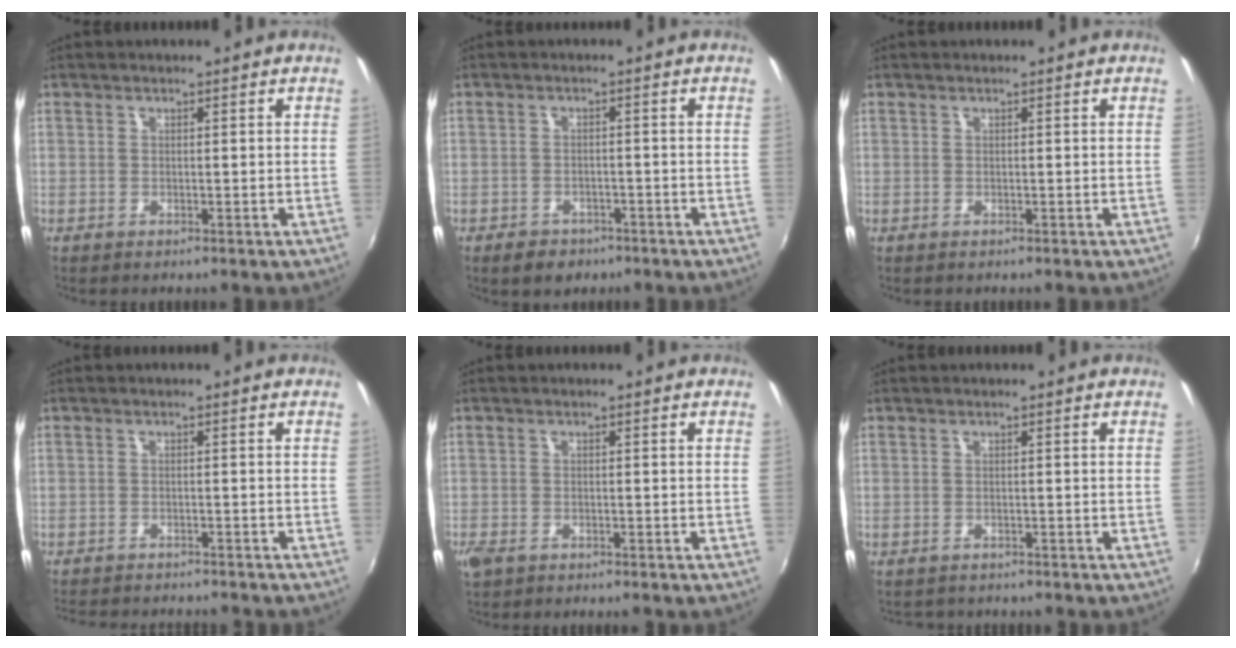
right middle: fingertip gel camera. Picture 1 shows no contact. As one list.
[{"total": 4.4, "force": [-3.1, 2.9, 1.4], "torque": [-0.041, -0.004, -0.041]}, {"total": 0.0}, {"total": 8.6, "force": [-7.8, 1.7, 3.0], "torque": [-0.075, -0.016, -0.117]}, {"total": 3.4, "force": [-2.2, 1.7, 1.8], "torque": [-0.046, -0.010, -0.040]}, {"total": 1.7, "force": [-1.5, 0.8, 0.1], "torque": [-0.008, -0.006, -0.022]}]